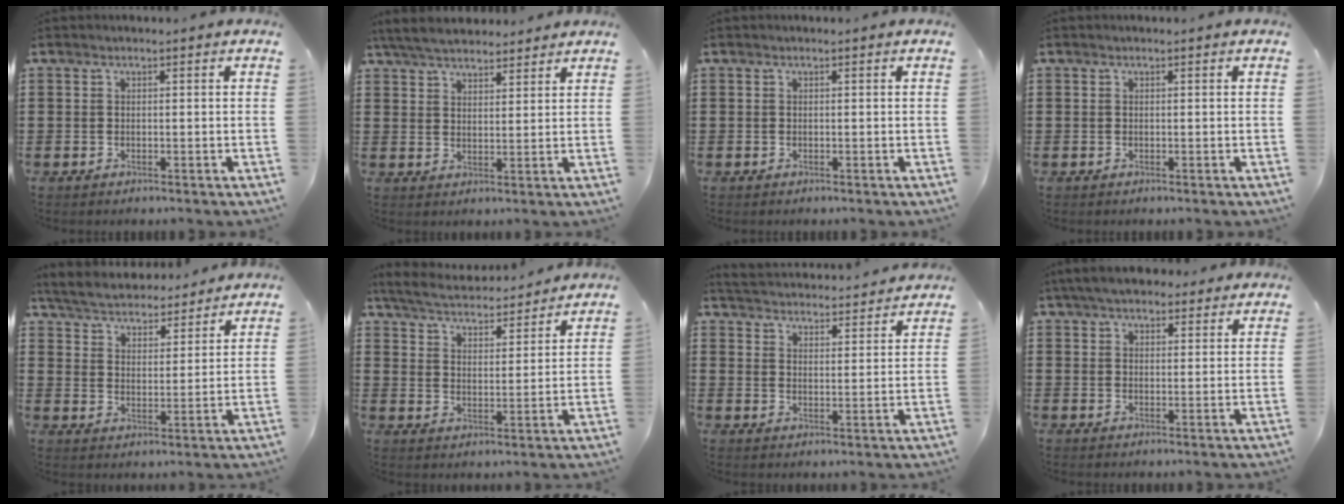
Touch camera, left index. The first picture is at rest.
{"total": 5.3, "force": [4.8, 1.3, 1.7], "torque": [-0.048, -0.007, 0.092]}
{"total": 0.0}
{"total": 0.0}
{"total": 4.8, "force": [4.7, 0.4, 0.4], "torque": [-0.034, -0.030, 0.080]}
{"total": 4.9, "force": [4.8, 0.4, 0.9], "torque": [-0.042, -0.030, 0.080]}
{"total": 3.8, "force": [3.8, -0.3, -0.2], "torque": [-0.014, -0.031, 0.063]}
{"total": 4.7, "force": [4.1, 1.5, 1.7], "torque": [-0.046, -0.002, 0.078]}